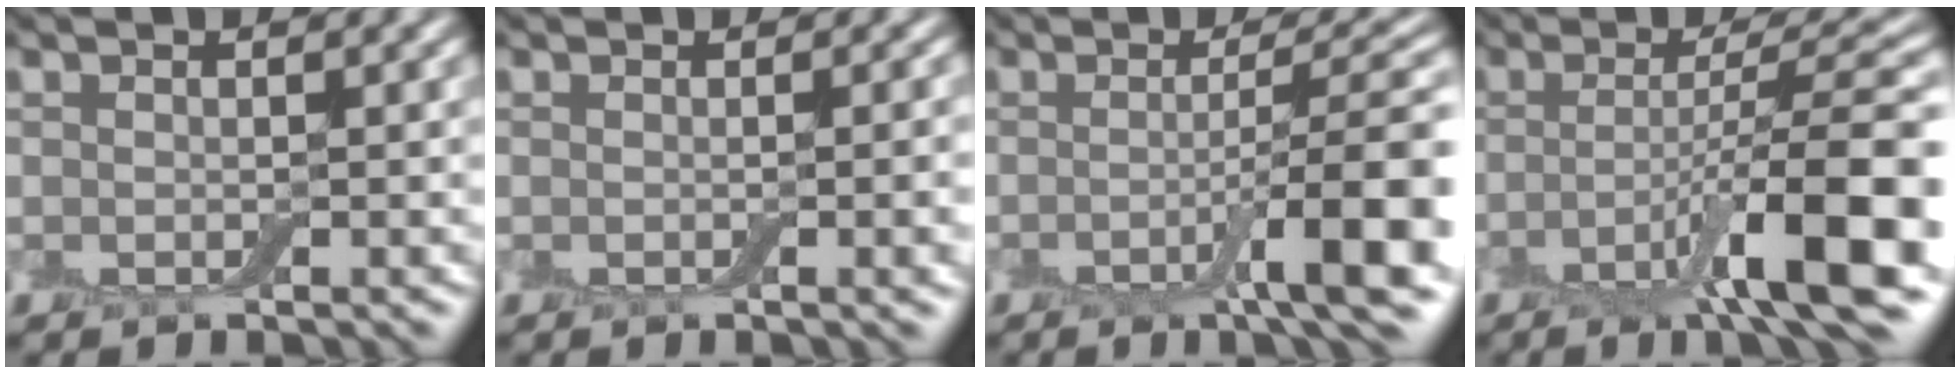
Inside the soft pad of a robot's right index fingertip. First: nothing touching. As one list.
[{"total": 2.9, "force": [-0.3, 0.9, 2.7], "torque": [-0.019, 0.004, -0.004]}, {"total": 7.3, "force": [-1.8, 1.2, 7.0], "torque": [-0.097, 0.002, -0.033]}, {"total": 9.9, "force": [-3.3, 1.5, 9.2], "torque": [-0.127, 0.009, -0.062]}]